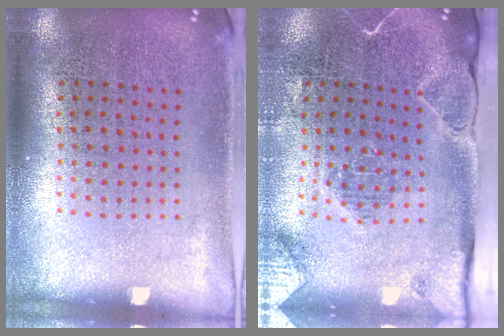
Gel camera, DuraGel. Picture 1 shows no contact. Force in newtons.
{"total": 2.1, "press": 2.1, "slide": 0.5}